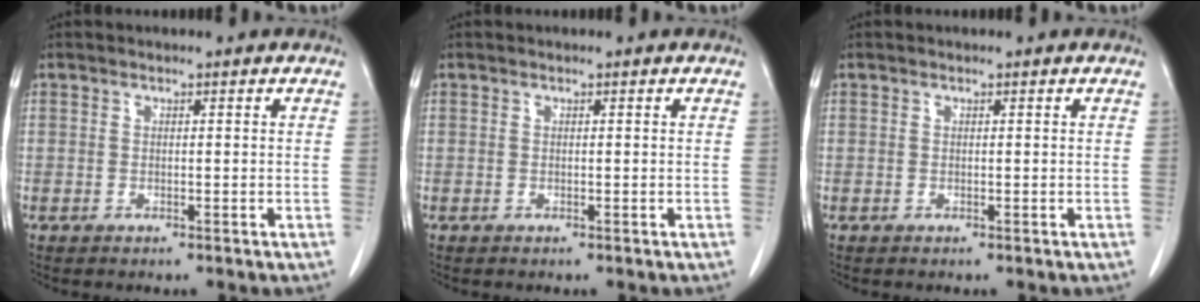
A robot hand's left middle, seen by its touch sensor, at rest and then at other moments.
{"total": 0.0}
{"total": 0.0}